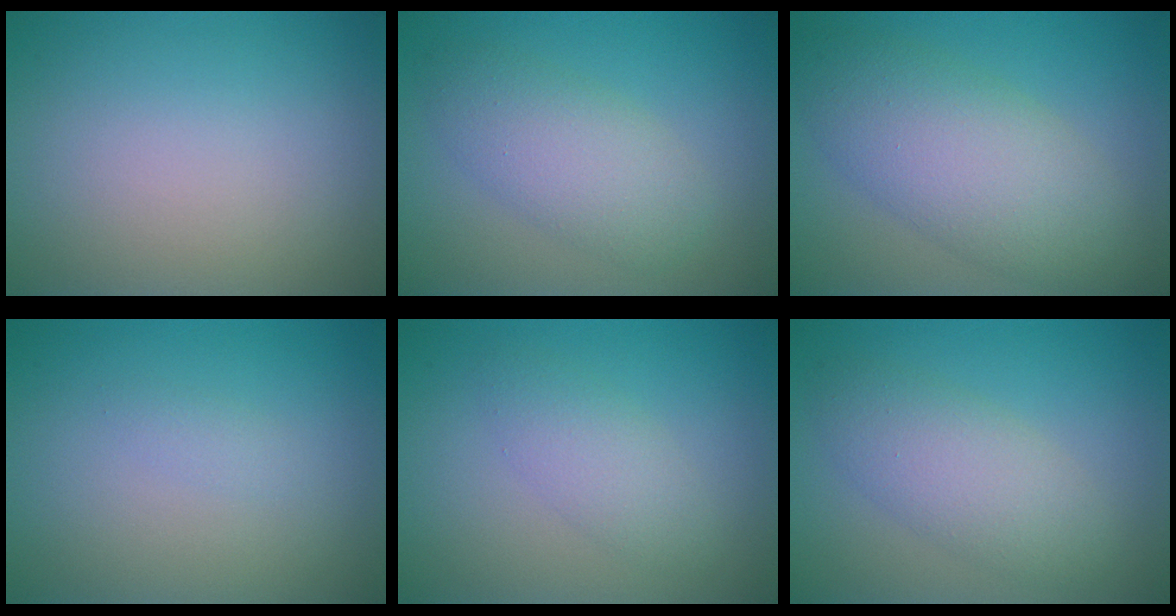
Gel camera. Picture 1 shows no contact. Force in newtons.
{"total": 4.4, "press": 4.4, "slide": 0.1}
{"total": 7.2, "press": 7.2, "slide": 0.1}
{"total": 0.7, "press": 0.7, "slide": 0.0}
{"total": 2.5, "press": 2.5, "slide": 0.0}
{"total": 4.3, "press": 4.3, "slide": 0.0}